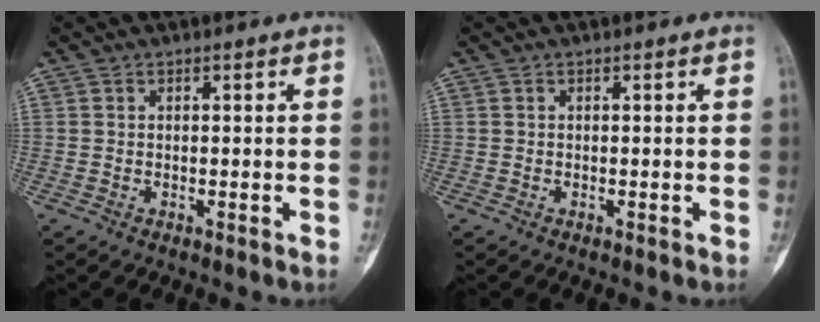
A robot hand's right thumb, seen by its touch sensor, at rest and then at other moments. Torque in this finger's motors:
{"motor_torque": [-0.16, -0.24, 0.20, 0.00, -0.02]}